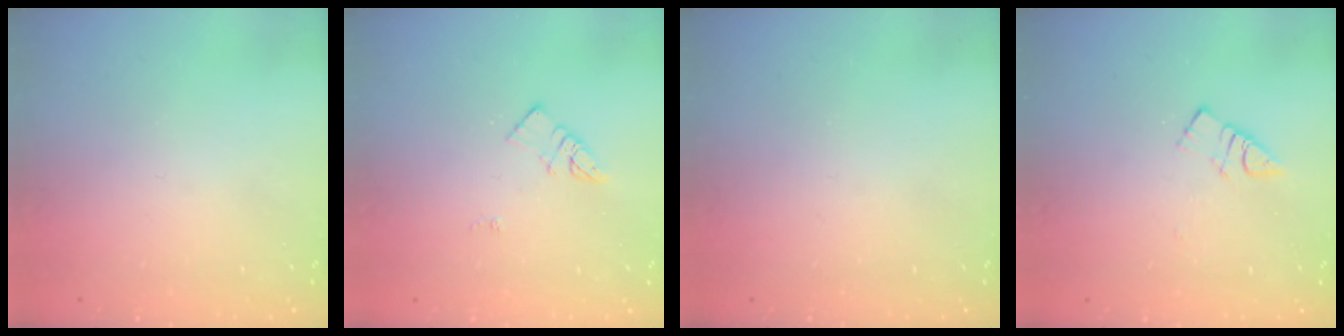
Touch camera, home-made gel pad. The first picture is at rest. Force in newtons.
{"total": 3.9, "press": 3.9, "slide": 0.3}
{"total": 0.0}
{"total": 3.9, "press": 3.9, "slide": 0.5}